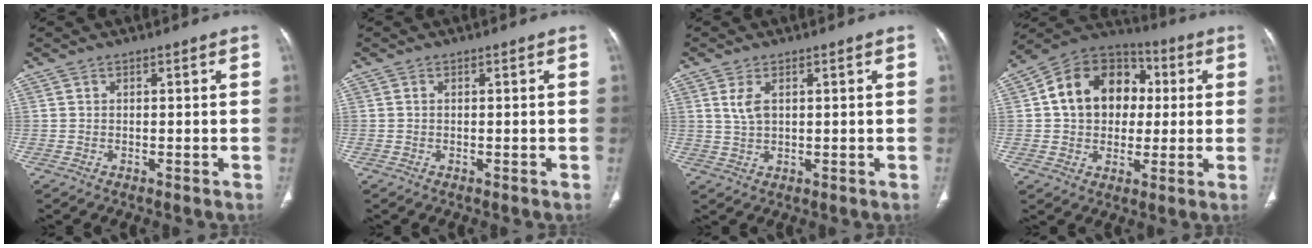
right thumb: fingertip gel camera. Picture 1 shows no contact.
{"total": 0.0}
{"total": 3.5, "force": [1.2, 1.8, 2.7], "torque": [-0.059, -0.003, 0.029]}
{"total": 17.0, "force": [2.3, 13.1, 10.5], "torque": [-0.133, 0.024, 0.028]}